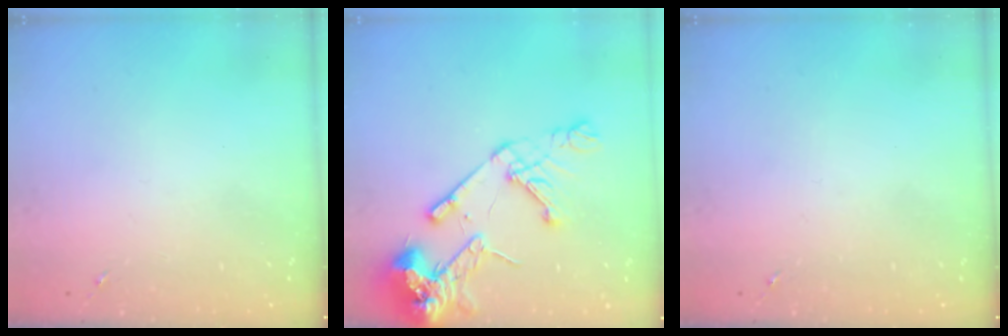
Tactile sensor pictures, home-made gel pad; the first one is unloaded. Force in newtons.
{"total": 19.4, "press": 19.2, "slide": 2.7}
{"total": 0.0}